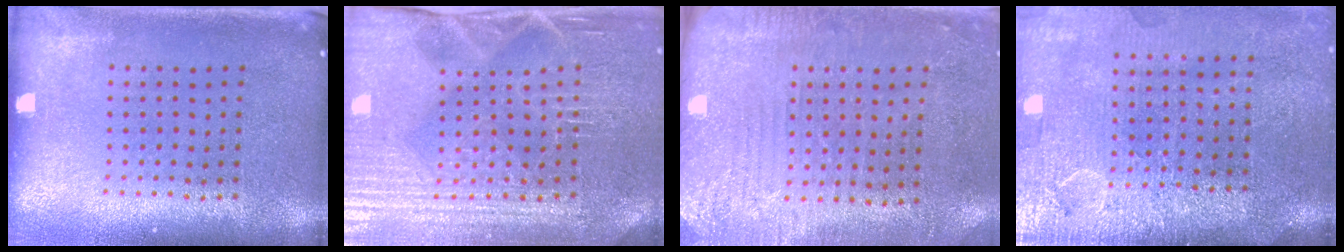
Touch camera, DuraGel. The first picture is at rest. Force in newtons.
{"total": 4.3, "press": 4.2, "slide": 1.0}
{"total": 2.8, "press": 2.4, "slide": 1.4}
{"total": 4.2, "press": 3.7, "slide": 2.1}